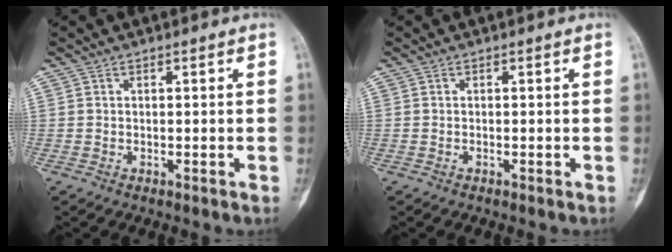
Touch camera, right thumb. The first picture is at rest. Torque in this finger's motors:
{"motor_torque": [-0.01, -0.38, -0.01, 0.08, 0.07]}